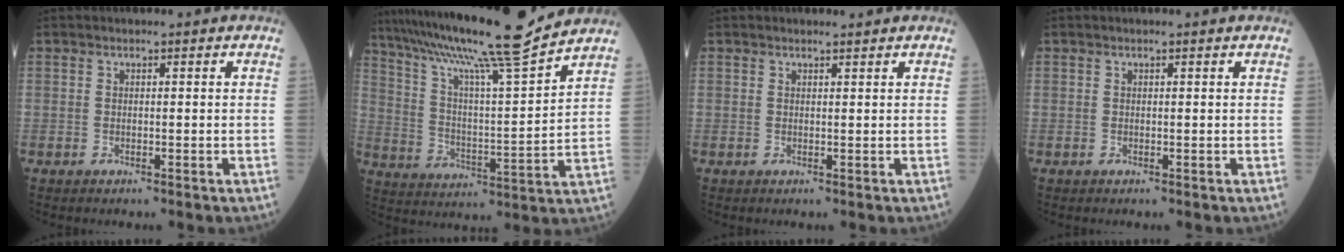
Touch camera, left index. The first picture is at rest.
{"total": 19.6, "force": [16.7, -1.0, 10.2], "torque": [-0.185, -0.006, 0.272]}
{"total": 1.3, "force": [1.2, -0.1, 0.4], "torque": [-0.009, 0.001, 0.021]}
{"total": 1.0, "force": [0.9, -0.2, 0.5], "torque": [-0.013, 0.004, 0.015]}